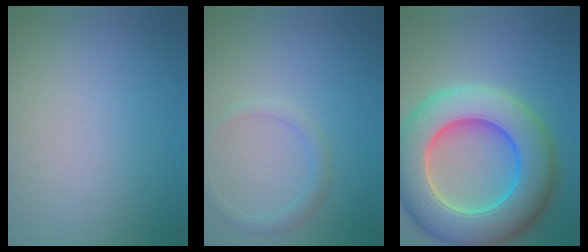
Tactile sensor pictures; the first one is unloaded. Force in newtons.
{"total": 1.4, "press": 1.4, "slide": 0.2}
{"total": 12.5, "press": 12.5, "slide": 0.7}